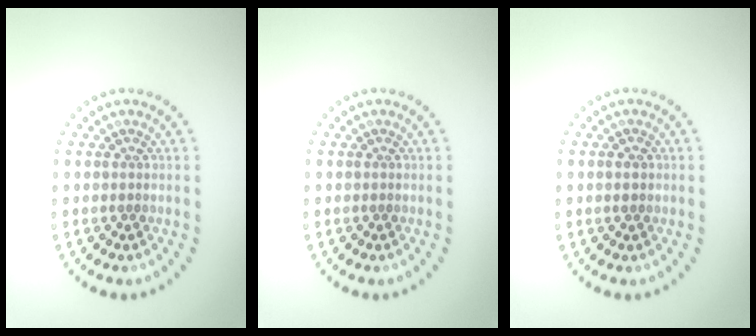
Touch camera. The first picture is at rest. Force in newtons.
{"total": 0.0}
{"total": 1.3, "press": 1.3, "slide": 0.2}